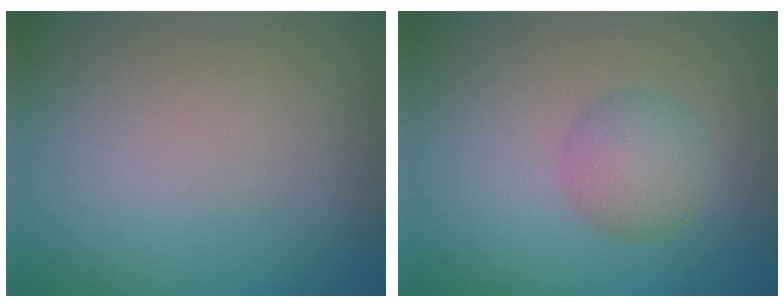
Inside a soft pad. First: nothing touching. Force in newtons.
{"total": 2.9, "press": 2.9, "slide": 0.0}